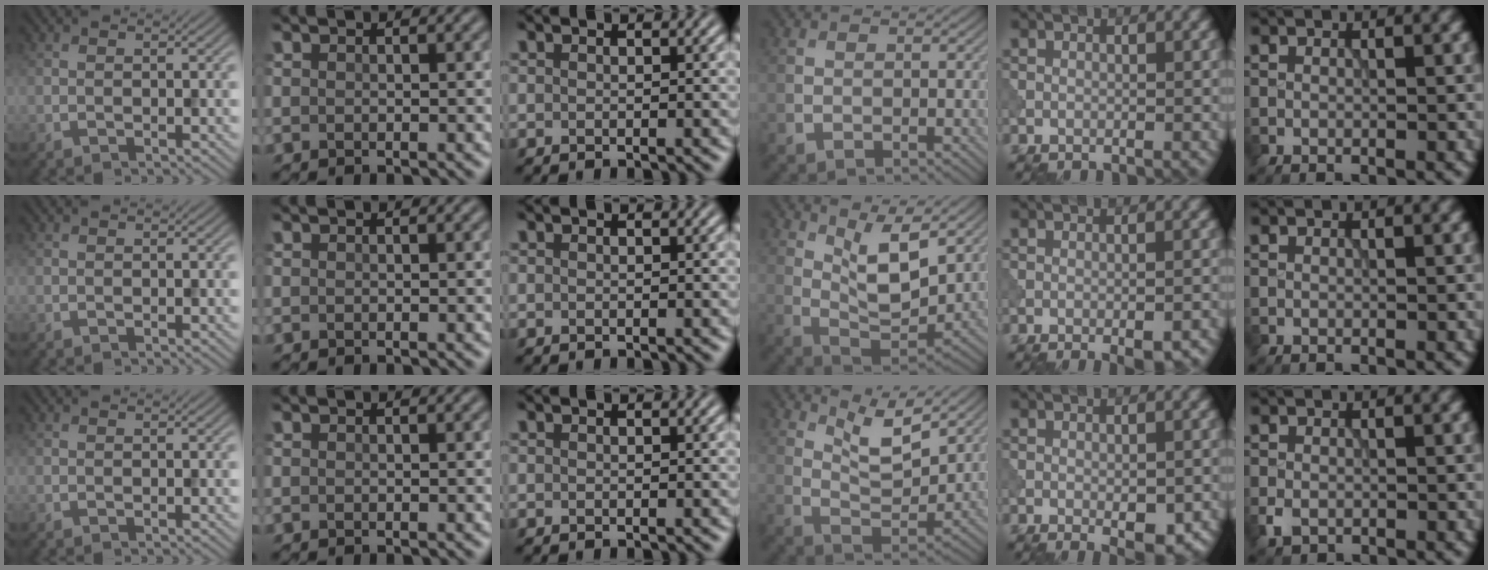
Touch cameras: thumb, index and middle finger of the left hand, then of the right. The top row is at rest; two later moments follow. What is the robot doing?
{"motion": "shake", "object": "bell"}